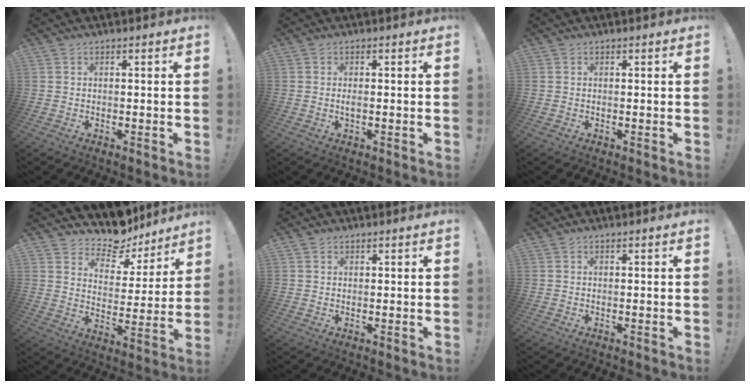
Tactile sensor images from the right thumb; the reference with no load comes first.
{"total": 1.2, "force": [-0.4, 0.3, 1.1], "torque": [-0.028, 0.005, -0.007]}
{"total": 0.0}
{"total": 10.5, "force": [9.4, 4.1, 2.3], "torque": [-0.037, -0.092, 0.166]}
{"total": 1.0, "force": [0.8, 0.6, 0.1], "torque": [0.001, -0.002, 0.015]}
{"total": 0.0}